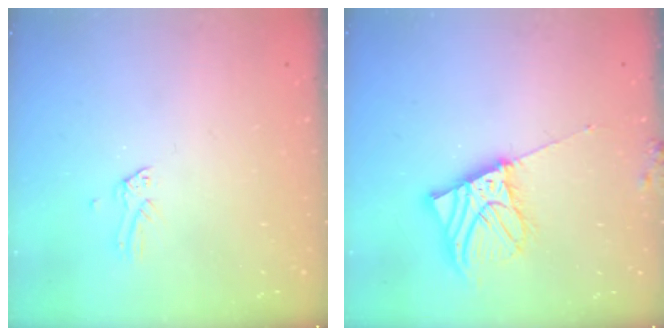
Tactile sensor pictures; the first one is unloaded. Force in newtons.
{"total": 9.7, "press": 9.5, "slide": 1.7}